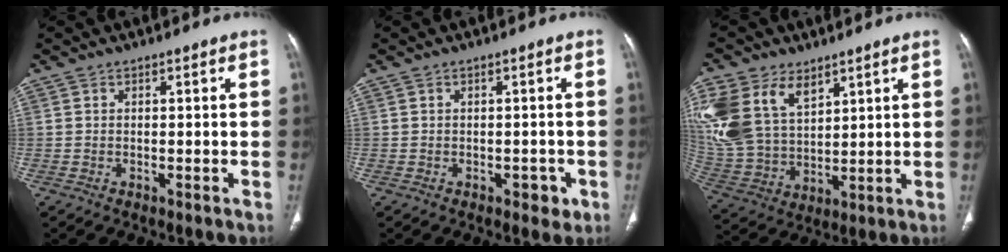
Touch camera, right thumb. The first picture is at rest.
{"total": 2.5, "force": [-1.1, 1.7, 1.5], "torque": [-0.003, 0.004, -0.010]}
{"total": 18.4, "force": [8.8, 11.7, 11.1], "torque": [-0.239, -0.016, 0.182]}